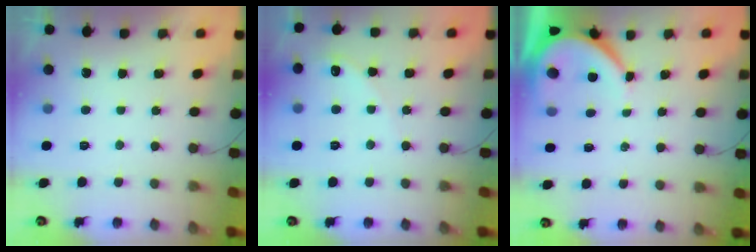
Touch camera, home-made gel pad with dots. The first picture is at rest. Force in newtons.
{"total": 4.8, "press": 4.8, "slide": 0.6}
{"total": 6.4, "press": 6.4, "slide": 0.5}